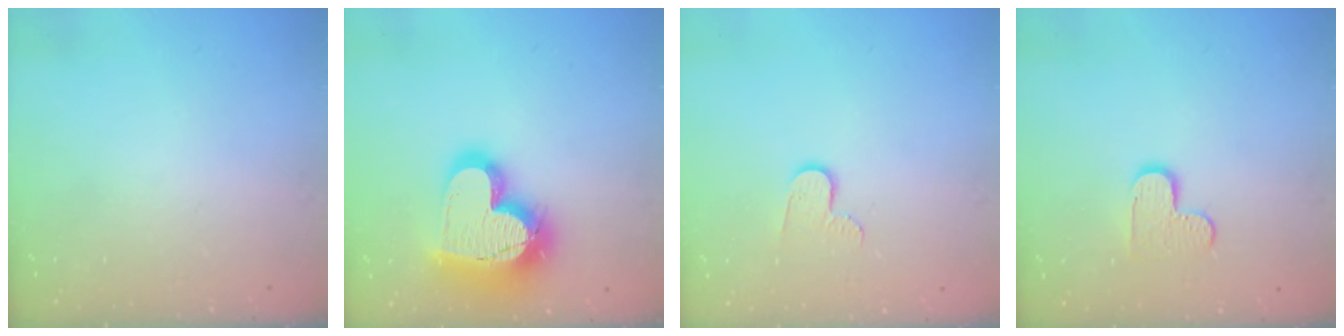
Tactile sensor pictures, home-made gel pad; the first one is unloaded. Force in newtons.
{"total": 23.1, "press": 23.0, "slide": 1.8}
{"total": 7.0, "press": 7.0, "slide": 0.5}
{"total": 6.8, "press": 6.8, "slide": 0.2}